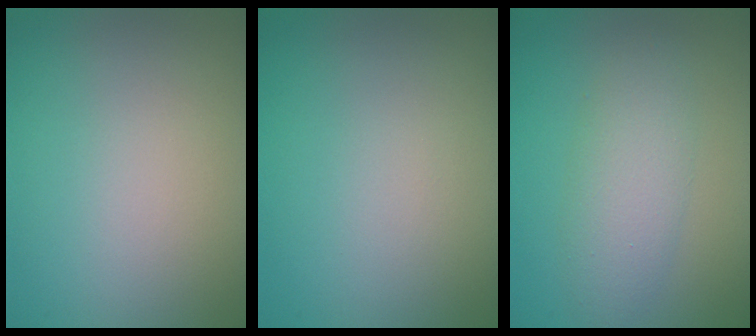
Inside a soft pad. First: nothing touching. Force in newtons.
{"total": 0.0}
{"total": 3.5, "press": 3.5, "slide": 0.1}